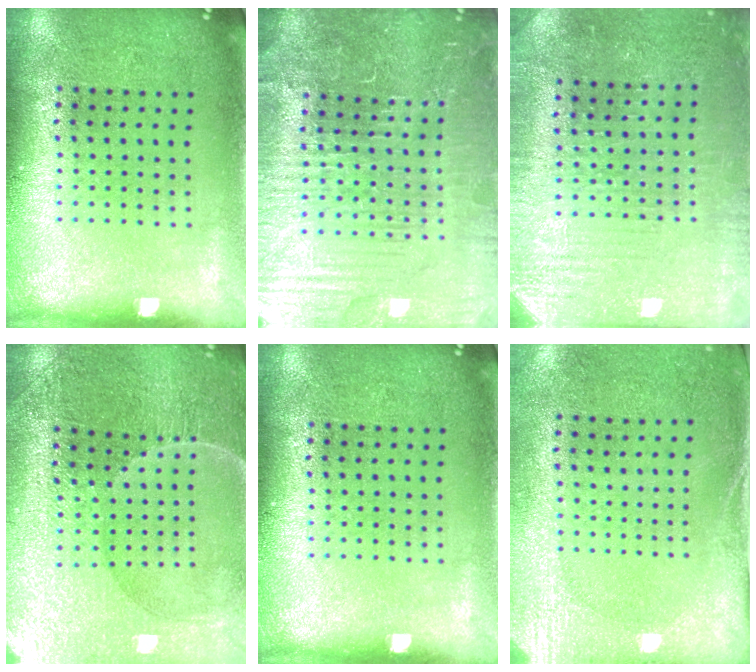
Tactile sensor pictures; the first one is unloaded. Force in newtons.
{"total": 5.6, "press": 5.2, "slide": 2.3}
{"total": 3.1, "press": 3.1, "slide": 0.4}
{"total": 3.5, "press": 3.5, "slide": 0.4}
{"total": 0.0}
{"total": 2.7, "press": 2.1, "slide": 1.7}